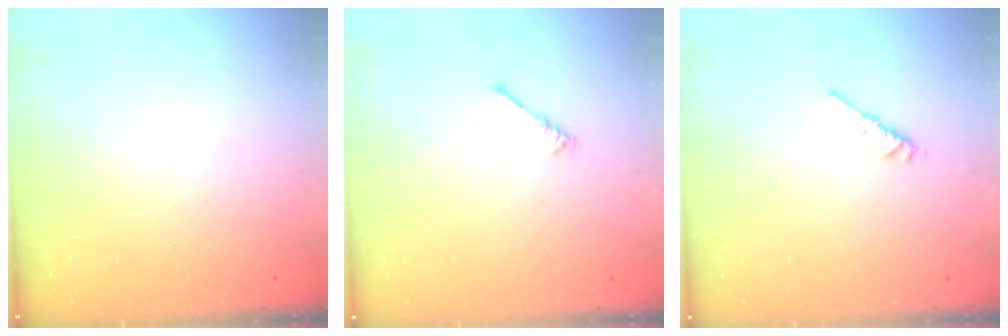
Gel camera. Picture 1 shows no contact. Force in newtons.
{"total": 0.0}
{"total": 3.1, "press": 3.0, "slide": 0.7}